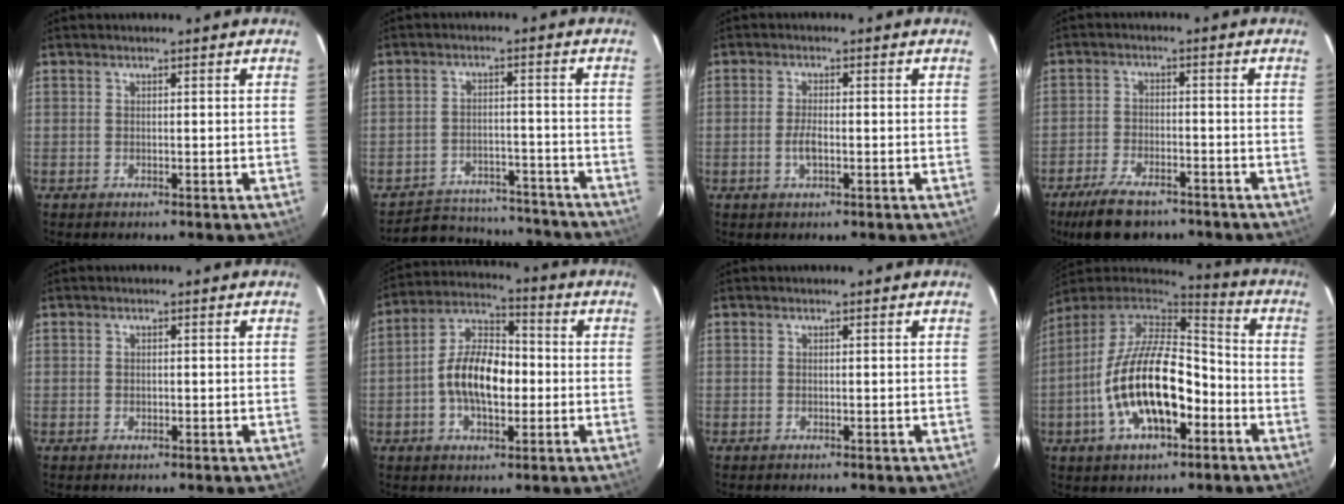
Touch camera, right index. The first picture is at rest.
{"total": 16.0, "force": [-14.3, 6.0, 3.9], "torque": [-0.094, 0.031, -0.176]}
{"total": 2.9, "force": [-0.9, 1.1, 2.5], "torque": [-0.053, -0.001, -0.017]}
{"total": 10.5, "force": [-8.0, 4.3, 5.3], "torque": [-0.130, -0.010, -0.136]}
{"total": 0.7, "force": [-0.1, 0.6, 0.2], "torque": [-0.001, 0.000, -0.001]}
{"total": 12.3, "force": [-1.9, 6.5, 10.3], "torque": [-0.198, 0.020, -0.037]}
{"total": 0.0}
{"total": 19.9, "force": [-6.6, 9.5, 16.2], "torque": [-0.326, -0.006, -0.115]}